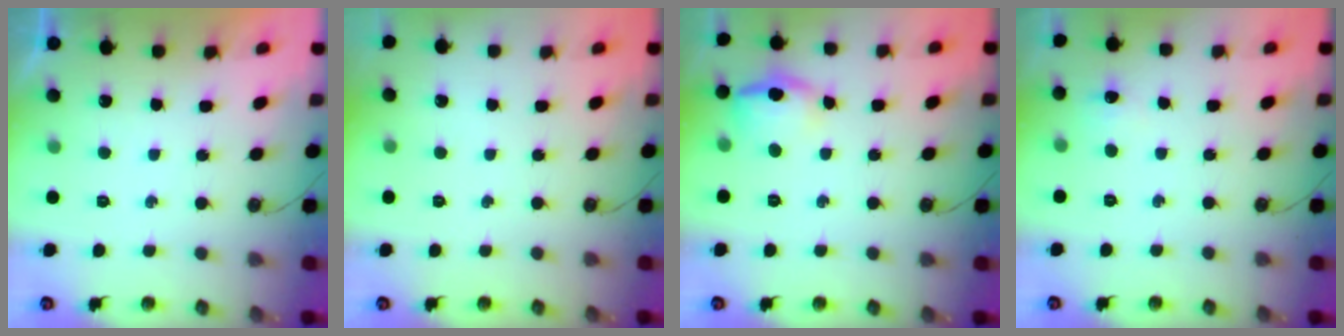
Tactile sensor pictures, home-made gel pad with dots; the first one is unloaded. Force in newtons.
{"total": 0.0}
{"total": 15.2, "press": 11.7, "slide": 9.8}
{"total": 3.9, "press": 3.8, "slide": 0.6}